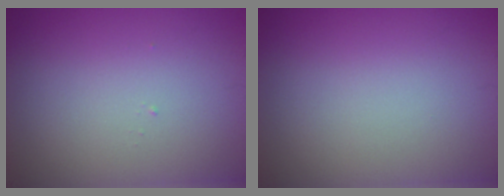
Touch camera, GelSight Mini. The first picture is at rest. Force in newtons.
{"total": 0.0}